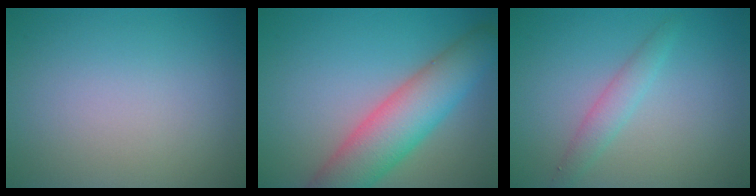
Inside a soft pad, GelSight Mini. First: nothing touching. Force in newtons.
{"total": 7.7, "press": 7.7, "slide": 0.3}
{"total": 1.9, "press": 1.9, "slide": 0.1}